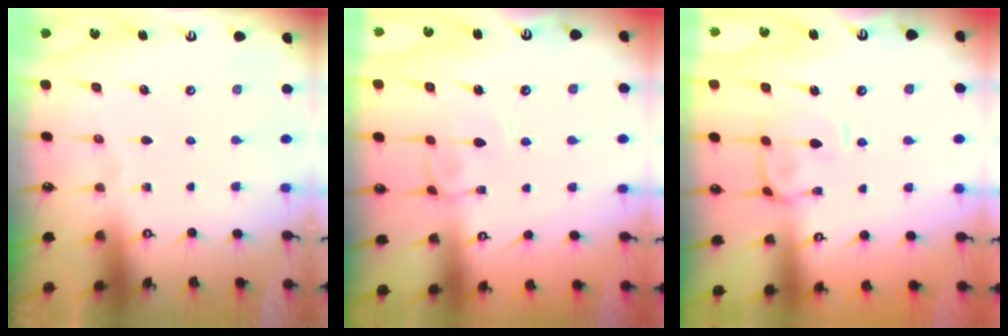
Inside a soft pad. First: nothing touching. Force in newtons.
{"total": 1.9, "press": 1.9, "slide": 0.3}
{"total": 2.6, "press": 2.5, "slide": 0.9}